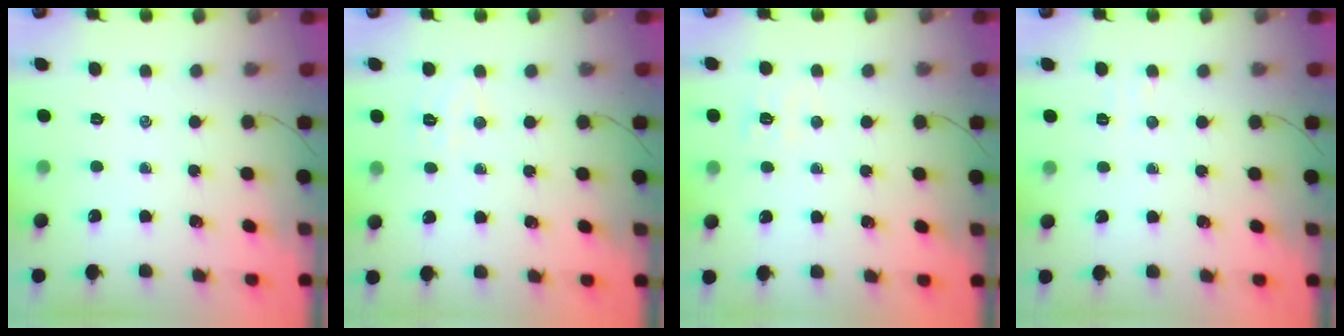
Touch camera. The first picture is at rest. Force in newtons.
{"total": 5.6, "press": 5.5, "slide": 1.0}
{"total": 5.8, "press": 5.6, "slide": 1.4}
{"total": 2.5, "press": 2.4, "slide": 0.7}